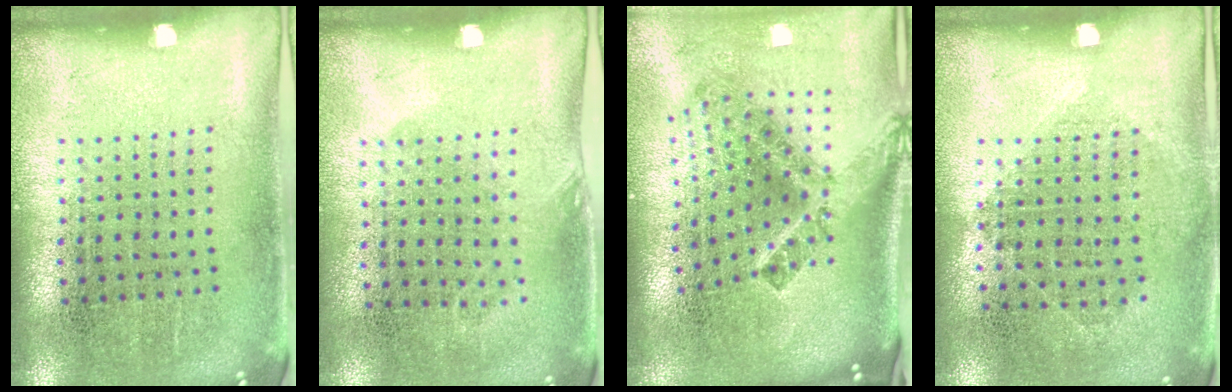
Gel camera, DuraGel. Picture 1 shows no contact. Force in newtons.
{"total": 0.8, "press": 0.6, "slide": 0.5}
{"total": 2.8, "press": 1.6, "slide": 2.2}
{"total": 1.0, "press": 0.9, "slide": 0.4}